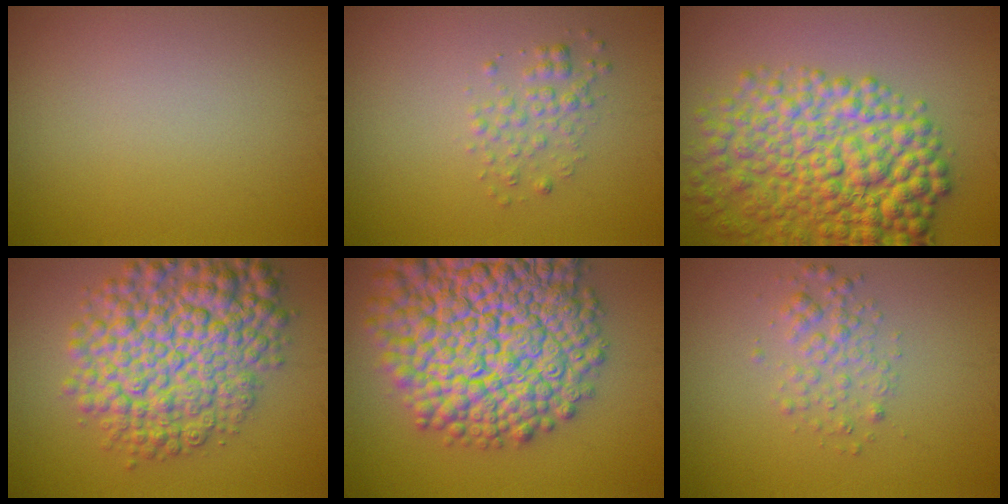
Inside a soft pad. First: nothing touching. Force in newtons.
{"total": 1.8, "press": 1.8, "slide": 0.1}
{"total": 9.9, "press": 9.9, "slide": 0.3}
{"total": 10.0, "press": 10.0, "slide": 0.3}
{"total": 18.0, "press": 18.0, "slide": 0.8}
{"total": 2.2, "press": 2.2, "slide": 0.1}